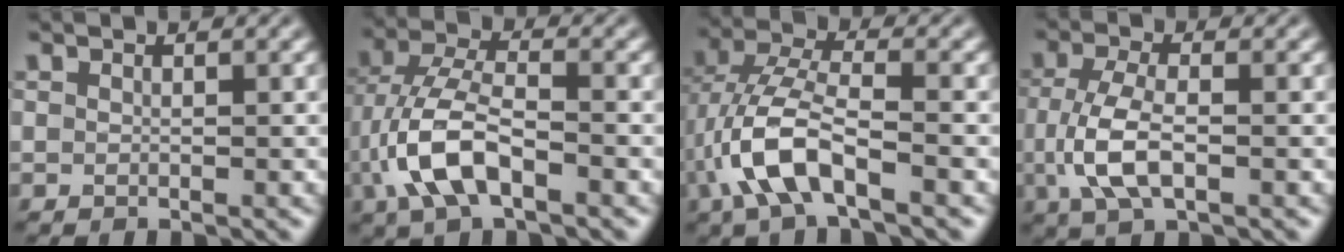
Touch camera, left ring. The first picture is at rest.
{"total": 7.3, "force": [-2.7, 3.2, 6.0], "torque": [-0.133, 0.006, -0.058]}
{"total": 6.7, "force": [-2.7, 2.5, 5.6], "torque": [-0.122, 0.007, -0.058]}
{"total": 5.1, "force": [-1.0, 2.2, 4.5], "torque": [-0.106, -0.002, -0.021]}